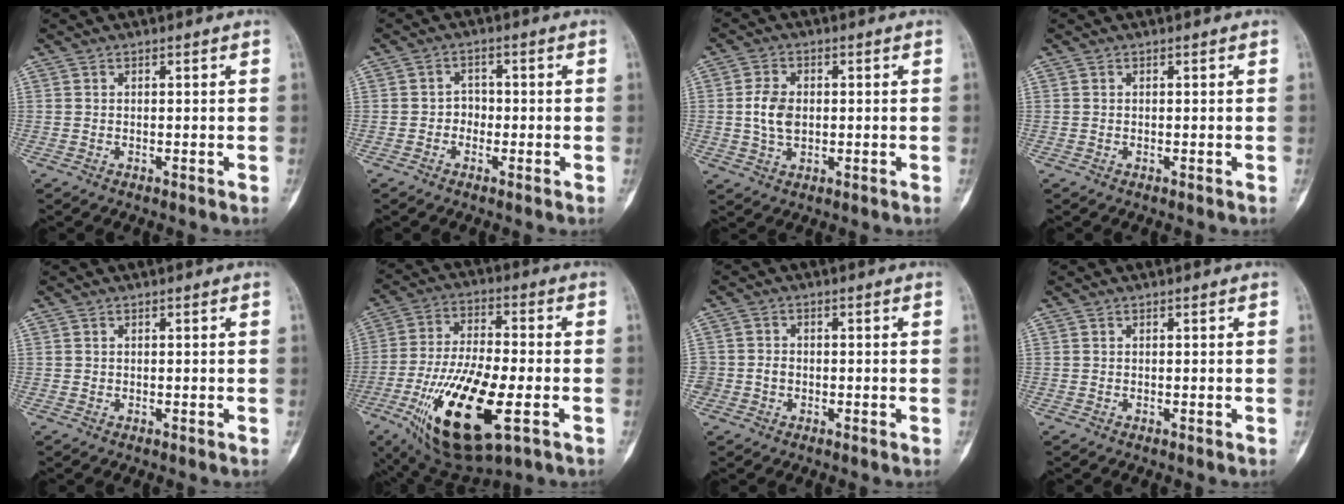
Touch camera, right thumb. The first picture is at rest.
{"total": 2.4, "force": [-0.8, 2.1, 0.9], "torque": [0.012, 0.011, -0.021]}
{"total": 5.7, "force": [0.2, 3.9, 4.2], "torque": [-0.077, 0.002, 0.004]}
{"total": 0.0}
{"total": 0.0}
{"total": 22.1, "force": [-7.6, 8.2, 19.0], "torque": [-0.379, 0.003, -0.121]}
{"total": 2.6, "force": [-0.7, 2.4, 0.8], "torque": [0.002, 0.009, -0.014]}
{"total": 0.0}